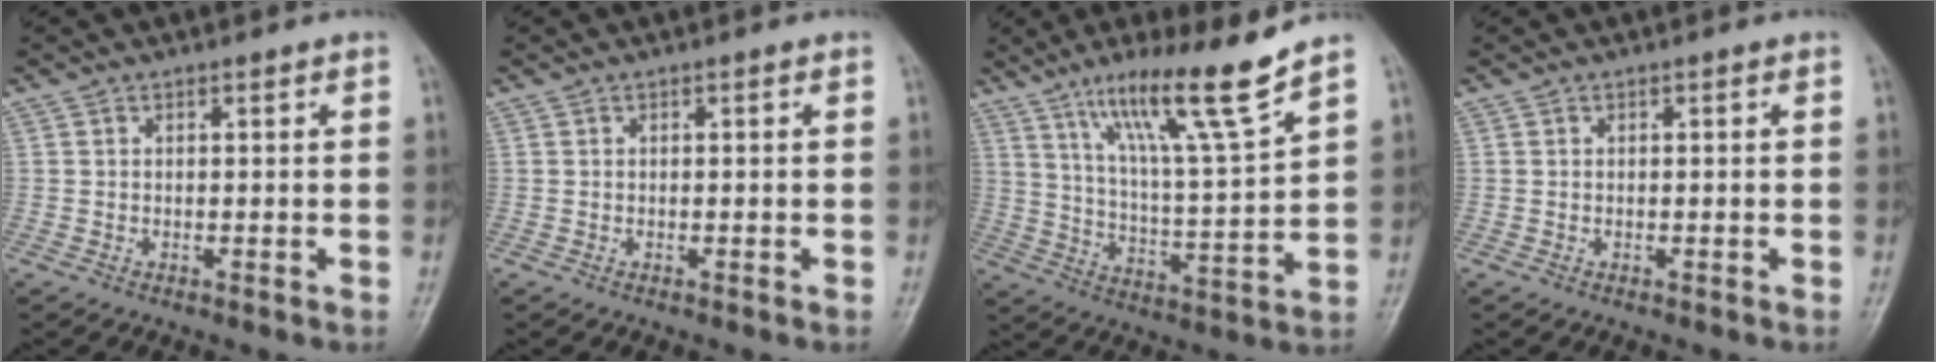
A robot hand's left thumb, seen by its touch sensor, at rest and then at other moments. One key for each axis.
{"total": 0.0}
{"total": 15.0, "fx": 10.3, "fy": 0.3, "fz": 10.8, "tx": -0.180, "ty": -0.060, "tz": 0.182}
{"total": 0.0}